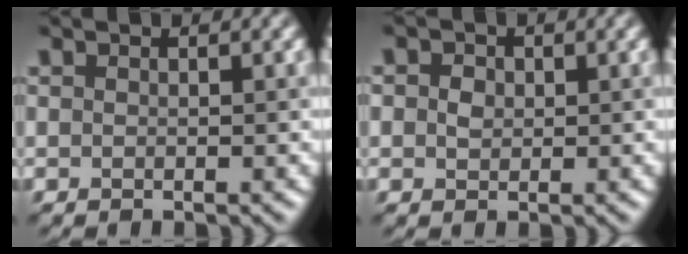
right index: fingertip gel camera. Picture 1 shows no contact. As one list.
[{"total": 1.2, "force": [0.1, 1.1, 0.5], "torque": [-0.010, 0.010, 0.001]}]